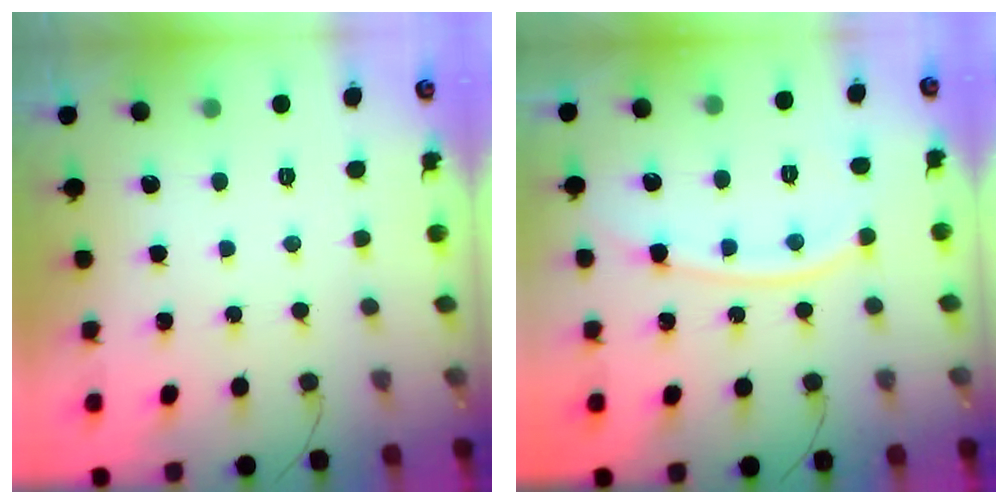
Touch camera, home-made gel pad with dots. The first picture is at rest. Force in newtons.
{"total": 10.6, "press": 10.5, "slide": 1.2}